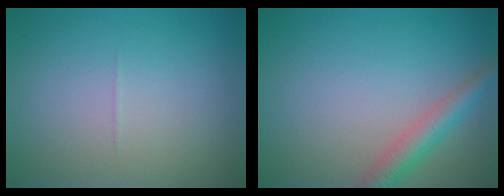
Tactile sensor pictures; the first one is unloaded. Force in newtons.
{"total": 3.1, "press": 3.1, "slide": 0.2}